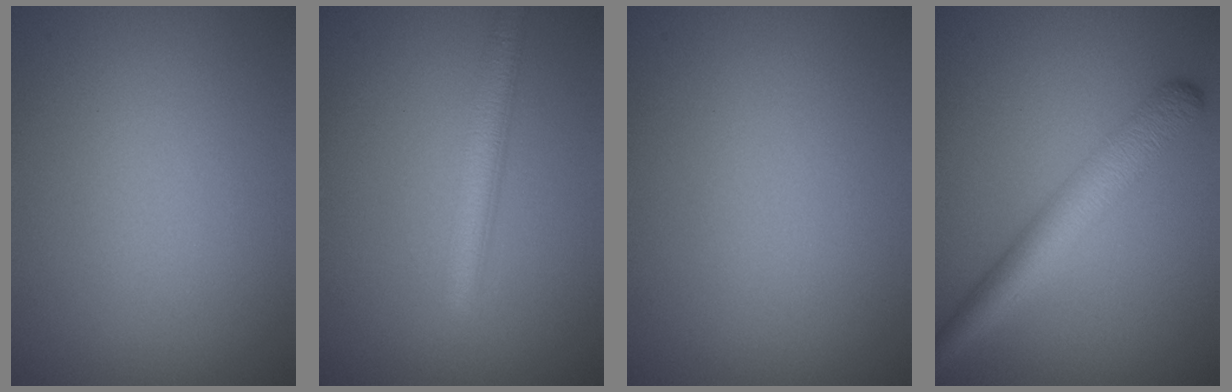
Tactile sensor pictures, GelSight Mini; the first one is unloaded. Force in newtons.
{"total": 3.0, "press": 3.0, "slide": 0.1}
{"total": 0.0}
{"total": 4.5, "press": 4.5, "slide": 0.1}